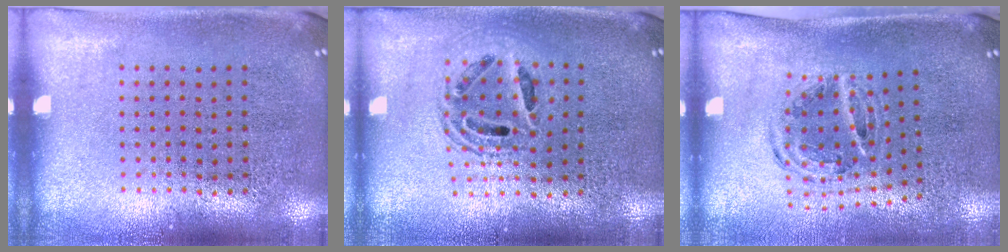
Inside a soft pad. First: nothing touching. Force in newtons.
{"total": 1.5, "press": 1.3, "slide": 0.8}
{"total": 1.1, "press": 1.0, "slide": 0.3}